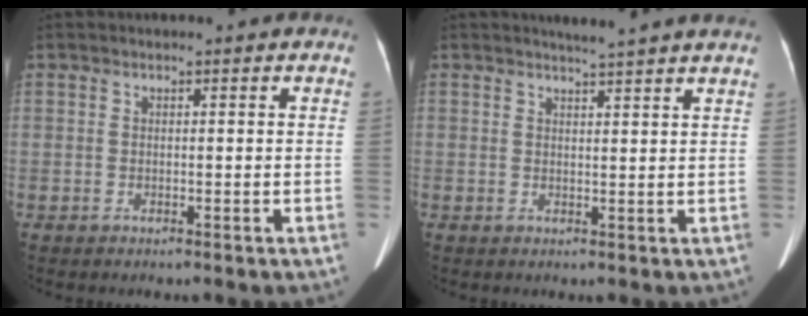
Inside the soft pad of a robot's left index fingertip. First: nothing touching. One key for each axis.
{"total": 4.1, "fx": 3.8, "fy": -0.3, "fz": 1.3, "tx": -0.017, "ty": 0.012, "tz": 0.043}